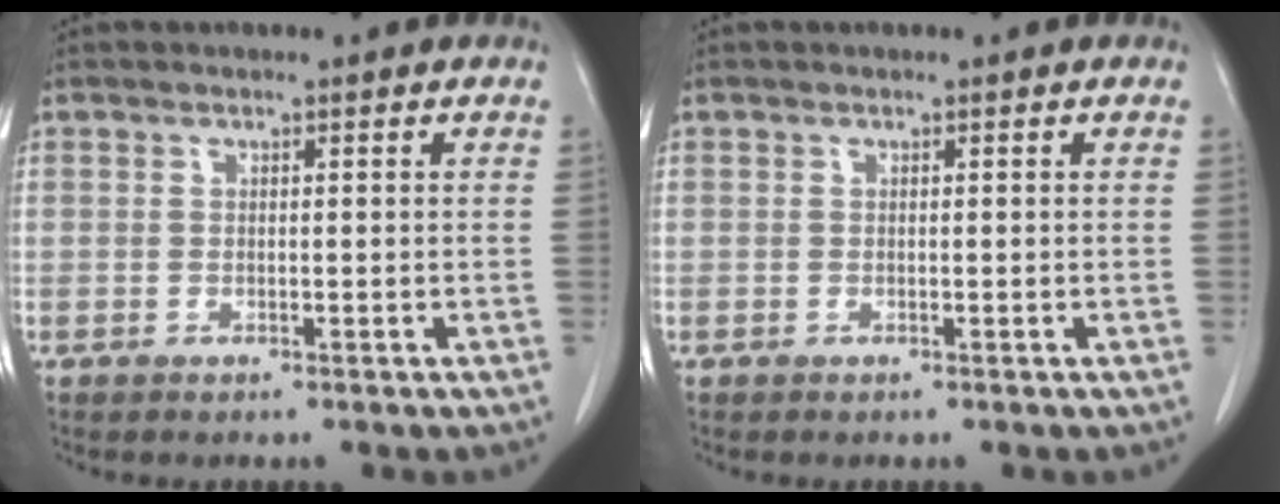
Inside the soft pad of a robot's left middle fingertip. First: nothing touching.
{"total": 0.0}